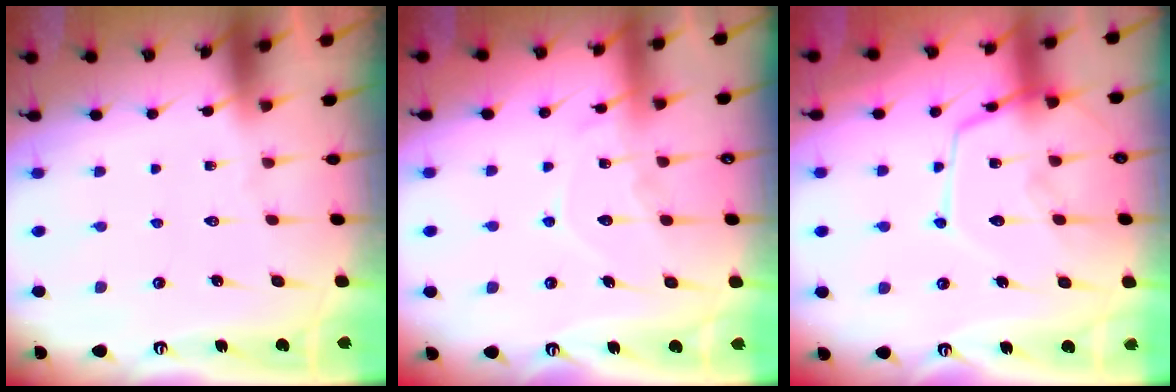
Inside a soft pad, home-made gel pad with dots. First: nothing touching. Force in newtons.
{"total": 10.7, "press": 10.6, "slide": 0.9}
{"total": 14.1, "press": 14.0, "slide": 1.3}